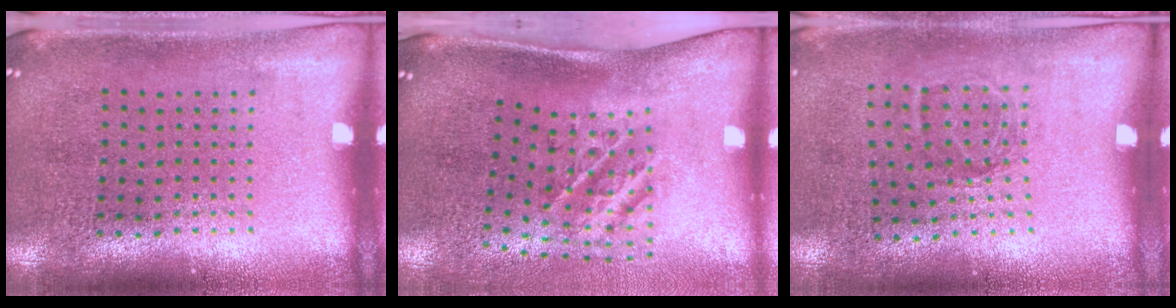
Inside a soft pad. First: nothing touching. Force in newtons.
{"total": 2.3, "press": 1.3, "slide": 1.9}
{"total": 1.2, "press": 0.8, "slide": 0.8}